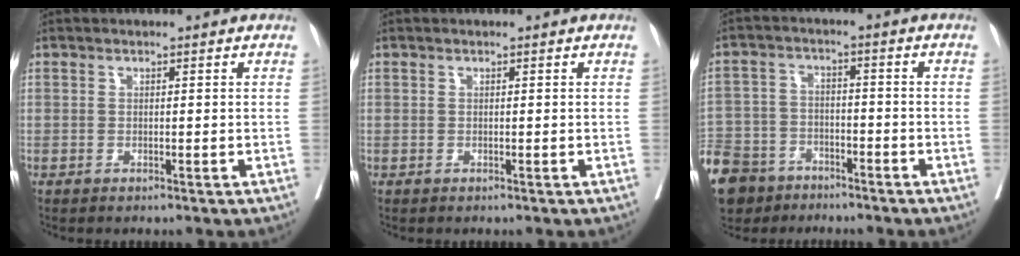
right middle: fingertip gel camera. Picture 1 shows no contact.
{"total": 0.0}
{"total": 18.0, "force": [-12.1, 11.6, 6.5], "torque": [-0.219, -0.013, -0.203]}